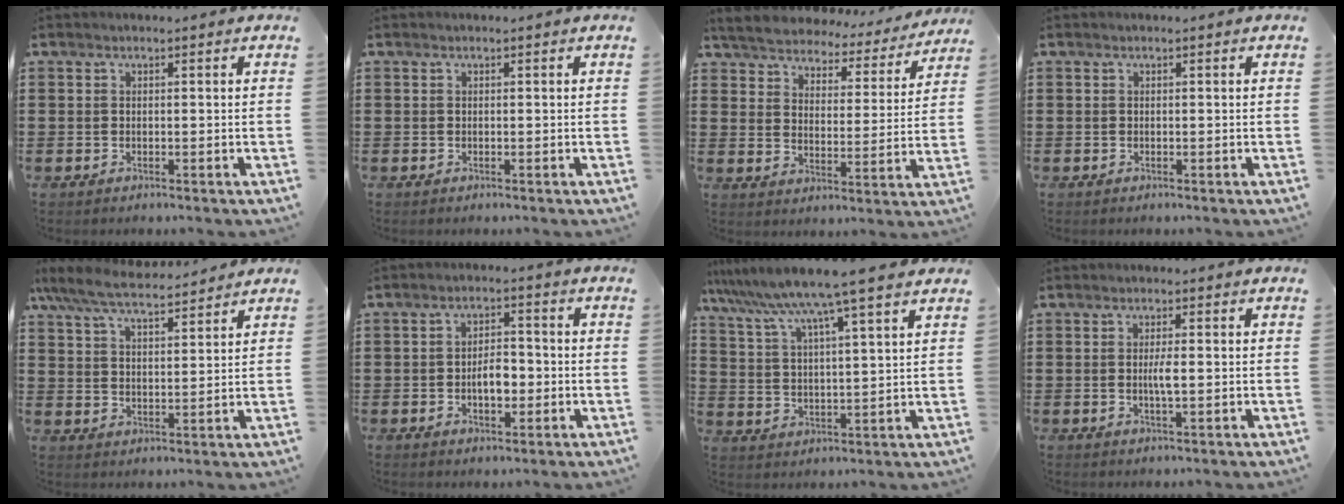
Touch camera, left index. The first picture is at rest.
{"total": 0.0}
{"total": 4.5, "force": [4.5, 0.4, 0.2], "torque": [-0.032, -0.033, 0.073]}
{"total": 0.0}
{"total": 7.2, "force": [6.3, 1.3, 3.2], "torque": [-0.085, -0.024, 0.114]}
{"total": 4.5, "force": [-0.9, 2.3, 3.8], "torque": [-0.054, 0.000, -0.021]}
{"total": 8.1, "force": [6.8, -0.8, 4.4], "torque": [-0.109, -0.040, 0.109]}
{"total": 2.5, "force": [0.0, 0.3, 2.5], "torque": [-0.047, -0.002, -0.002]}